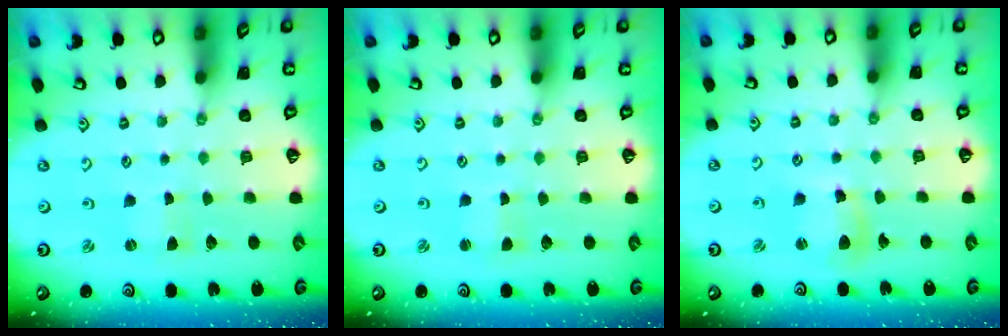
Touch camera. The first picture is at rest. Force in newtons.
{"total": 0.7, "press": 0.7, "slide": 0.1}
{"total": 8.6, "press": 8.5, "slide": 1.3}